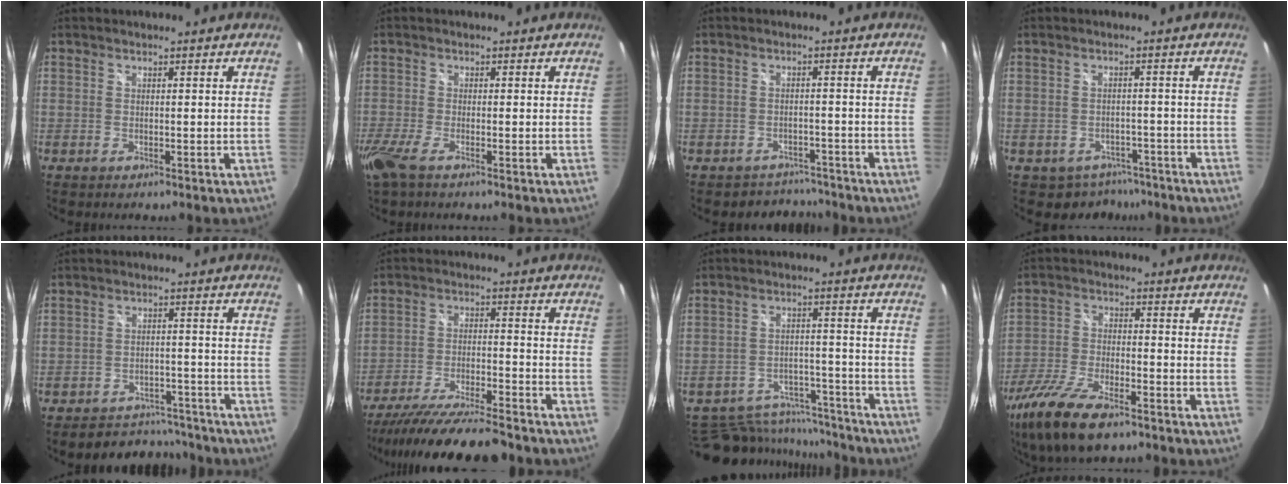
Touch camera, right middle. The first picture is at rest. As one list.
[{"total": 4.5, "force": [-3.0, 0.7, 3.3], "torque": [-0.080, -0.017, -0.061]}, {"total": 4.8, "force": [-4.2, 2.3, -0.6], "torque": [0.005, 0.018, -0.062]}, {"total": 5.9, "force": [-4.2, 4.0, 0.9], "torque": [-0.022, 0.009, -0.051]}, {"total": 9.0, "force": [-8.2, 3.8, 0.8], "torque": [-0.024, 0.029, -0.103]}, {"total": 17.6, "force": [-15.6, 1.5, 8.1], "torque": [-0.162, -0.038, -0.249]}, {"total": 14.8, "force": [-12.7, 6.7, 3.8], "torque": [-0.092, 0.021, -0.162]}, {"total": 14.9, "force": [-10.5, 5.2, 9.3], "torque": [-0.212, -0.038, -0.198]}]